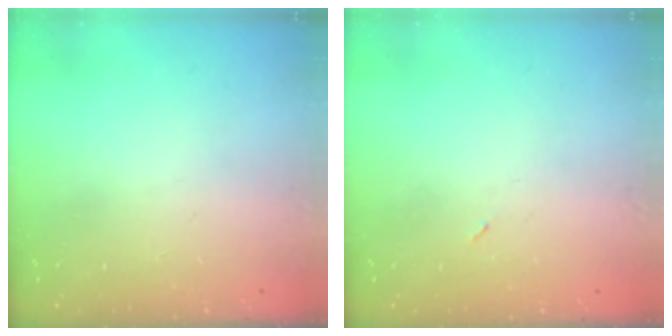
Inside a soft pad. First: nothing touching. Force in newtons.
{"total": 2.2, "press": 2.1, "slide": 0.9}